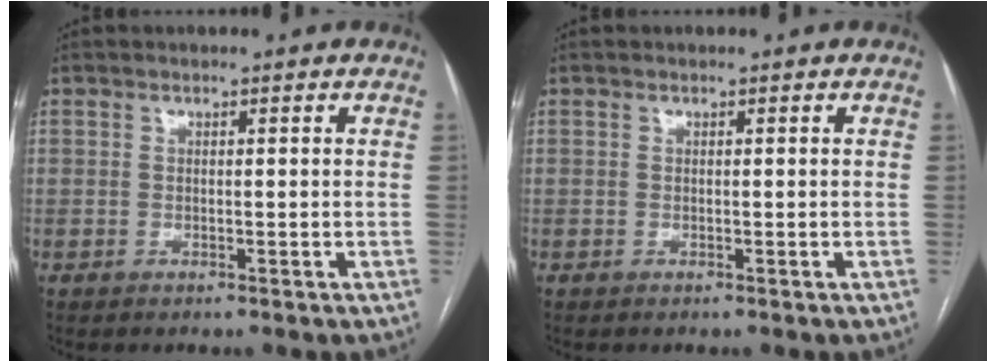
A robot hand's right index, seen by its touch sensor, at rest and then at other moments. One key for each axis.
{"total": 0.0}